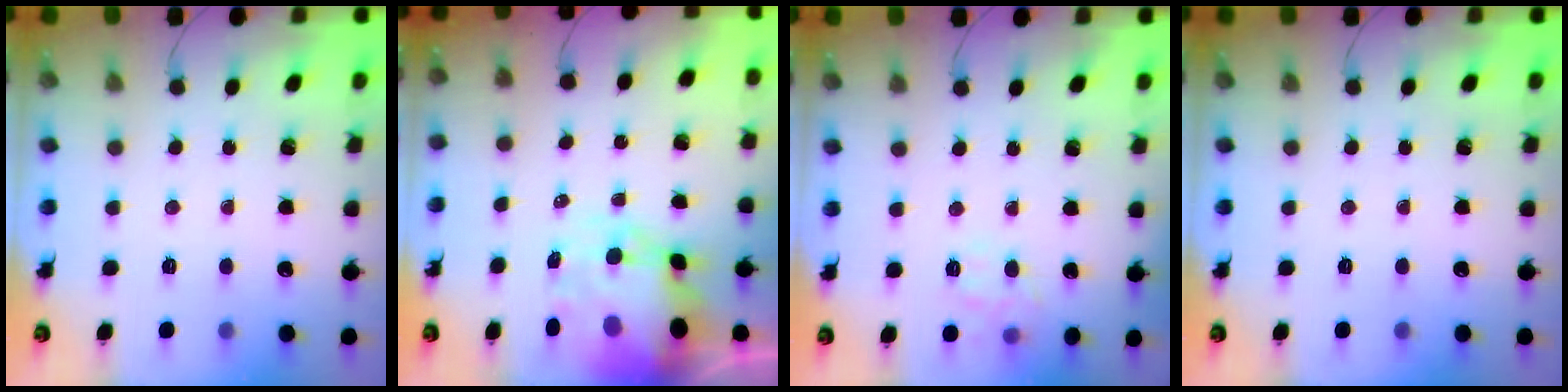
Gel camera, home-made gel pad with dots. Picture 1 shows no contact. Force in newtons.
{"total": 12.2, "press": 11.8, "slide": 3.1}
{"total": 5.4, "press": 5.3, "slide": 1.3}
{"total": 0.0}